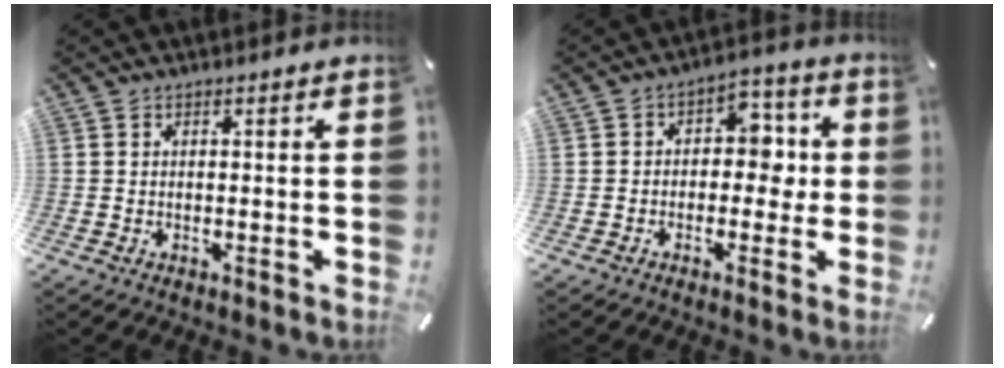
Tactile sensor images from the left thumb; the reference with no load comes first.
{"total": 7.0, "force": [-0.8, 5.3, 4.5], "torque": [-0.048, 0.006, -0.024]}